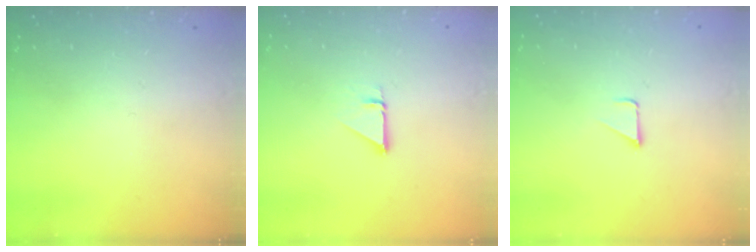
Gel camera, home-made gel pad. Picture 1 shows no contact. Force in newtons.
{"total": 1.0, "press": 1.0, "slide": 0.1}
{"total": 1.2, "press": 1.2, "slide": 0.1}